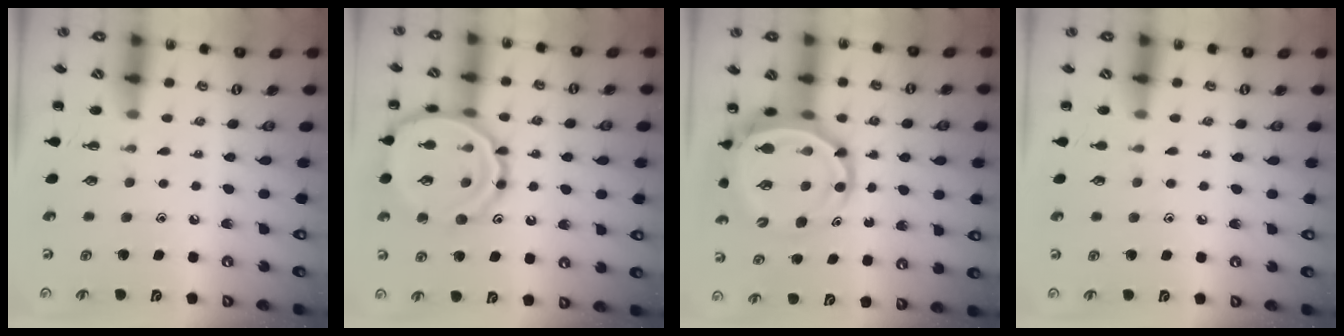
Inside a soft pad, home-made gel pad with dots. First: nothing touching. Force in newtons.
{"total": 19.3, "press": 19.3, "slide": 1.6}
{"total": 10.0, "press": 9.6, "slide": 3.0}
{"total": 4.2, "press": 3.9, "slide": 1.7}